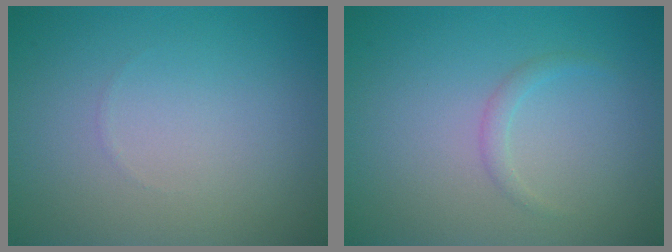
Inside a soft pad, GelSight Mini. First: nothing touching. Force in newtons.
{"total": 0.9, "press": 0.9, "slide": 0.1}